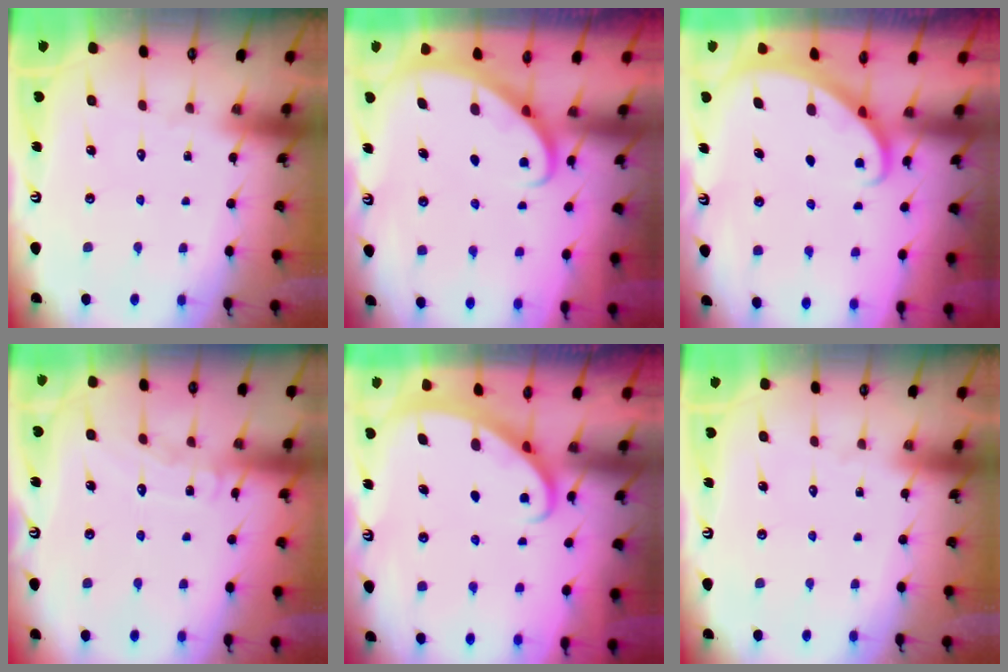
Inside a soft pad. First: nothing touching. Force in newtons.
{"total": 2.9, "press": 2.9, "slide": 0.2}
{"total": 1.7, "press": 1.7, "slide": 0.1}
{"total": 7.4, "press": 7.4, "slide": 0.6}
{"total": 2.3, "press": 2.3, "slide": 0.2}
{"total": 0.0}